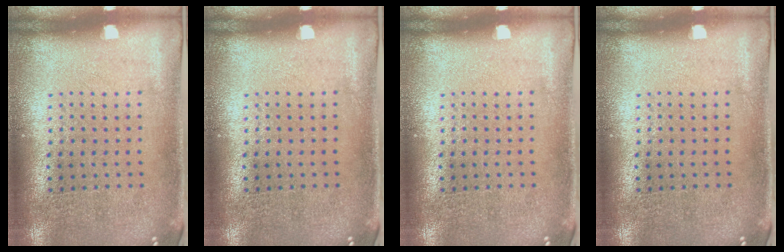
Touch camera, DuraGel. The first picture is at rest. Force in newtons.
{"total": 0.0}
{"total": 0.0}
{"total": 0.0}